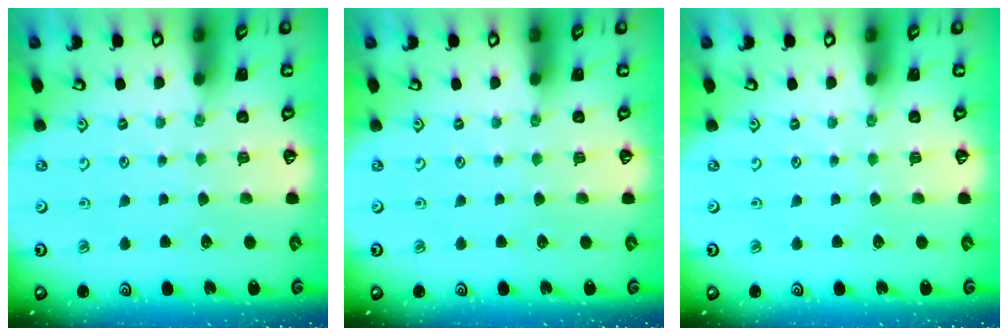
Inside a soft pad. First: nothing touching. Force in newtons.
{"total": 0.0}
{"total": 0.0}